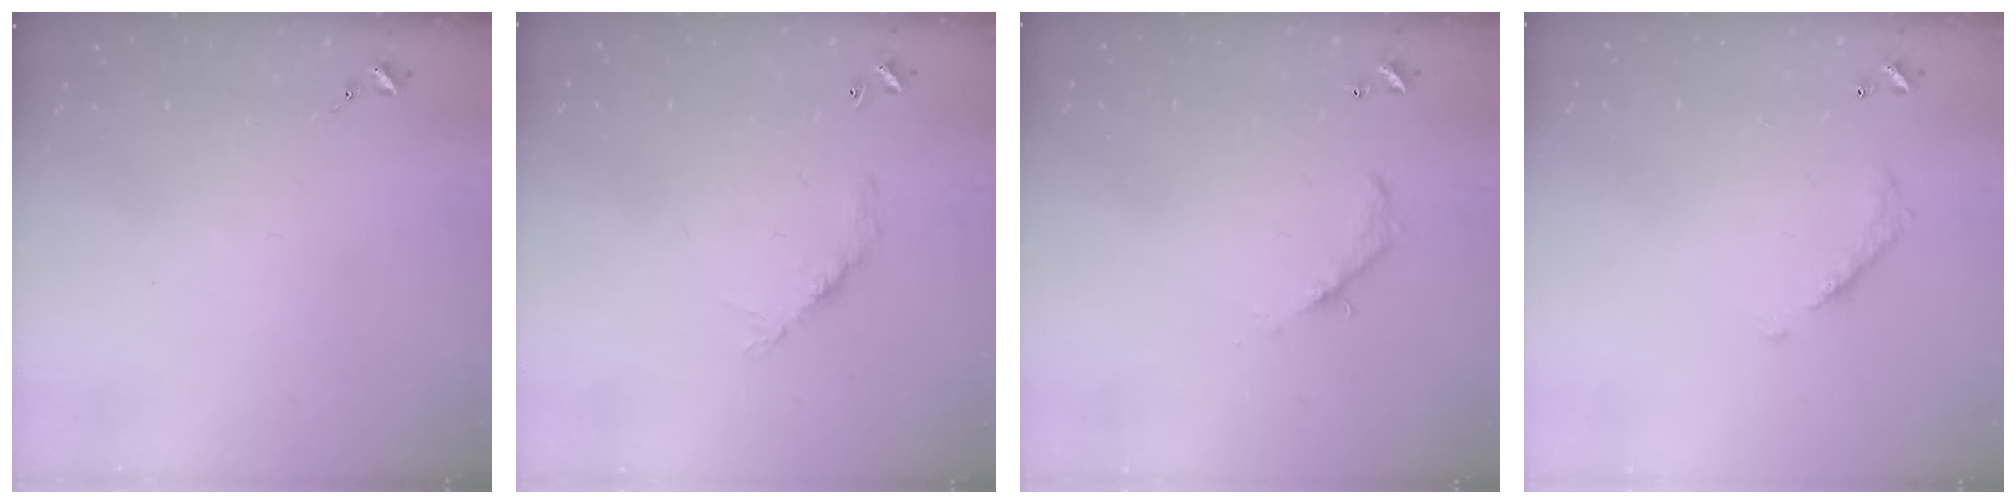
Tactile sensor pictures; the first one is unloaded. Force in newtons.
{"total": 6.4, "press": 6.4, "slide": 0.4}
{"total": 6.2, "press": 6.2, "slide": 0.4}
{"total": 7.9, "press": 7.9, "slide": 0.3}